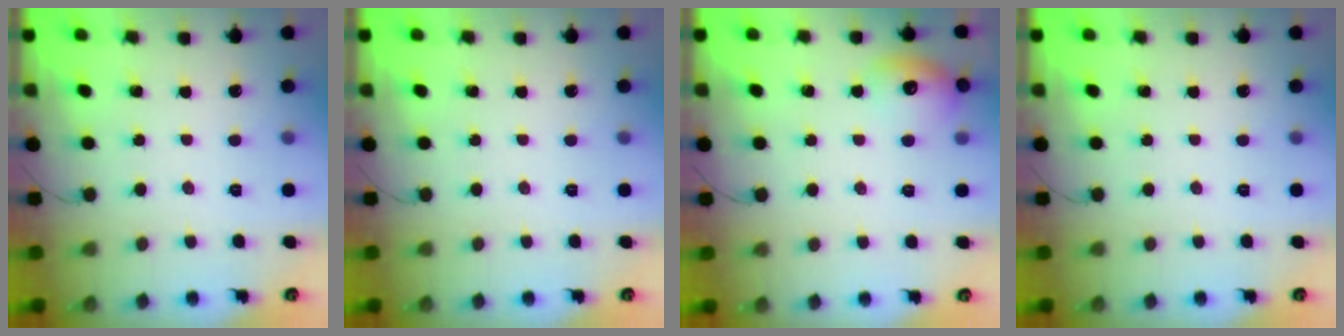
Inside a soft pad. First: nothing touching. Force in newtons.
{"total": 0.0}
{"total": 11.7, "press": 11.6, "slide": 1.2}
{"total": 0.0}